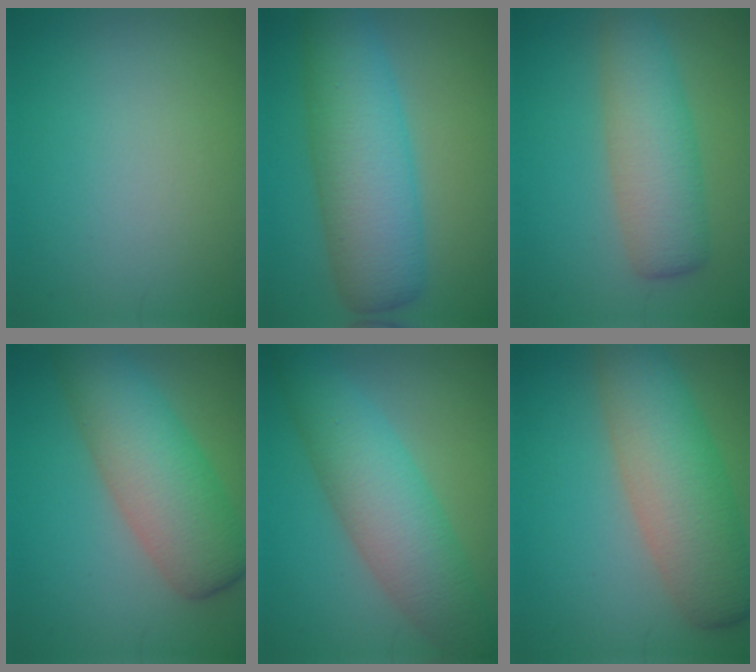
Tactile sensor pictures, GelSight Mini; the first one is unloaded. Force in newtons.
{"total": 8.8, "press": 8.8, "slide": 0.0}
{"total": 5.7, "press": 5.7, "slide": 0.1}
{"total": 7.7, "press": 7.7, "slide": 0.3}
{"total": 7.1, "press": 7.1, "slide": 0.4}
{"total": 8.1, "press": 8.1, "slide": 0.2}